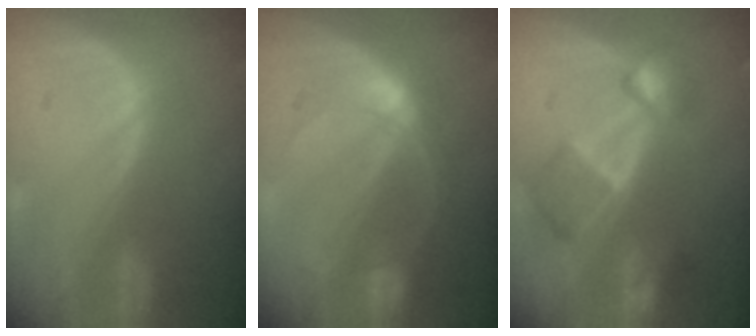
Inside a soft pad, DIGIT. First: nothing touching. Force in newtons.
{"total": 5.6, "press": 5.6, "slide": 0.0}
{"total": 7.7, "press": 6.7, "slide": 3.7}